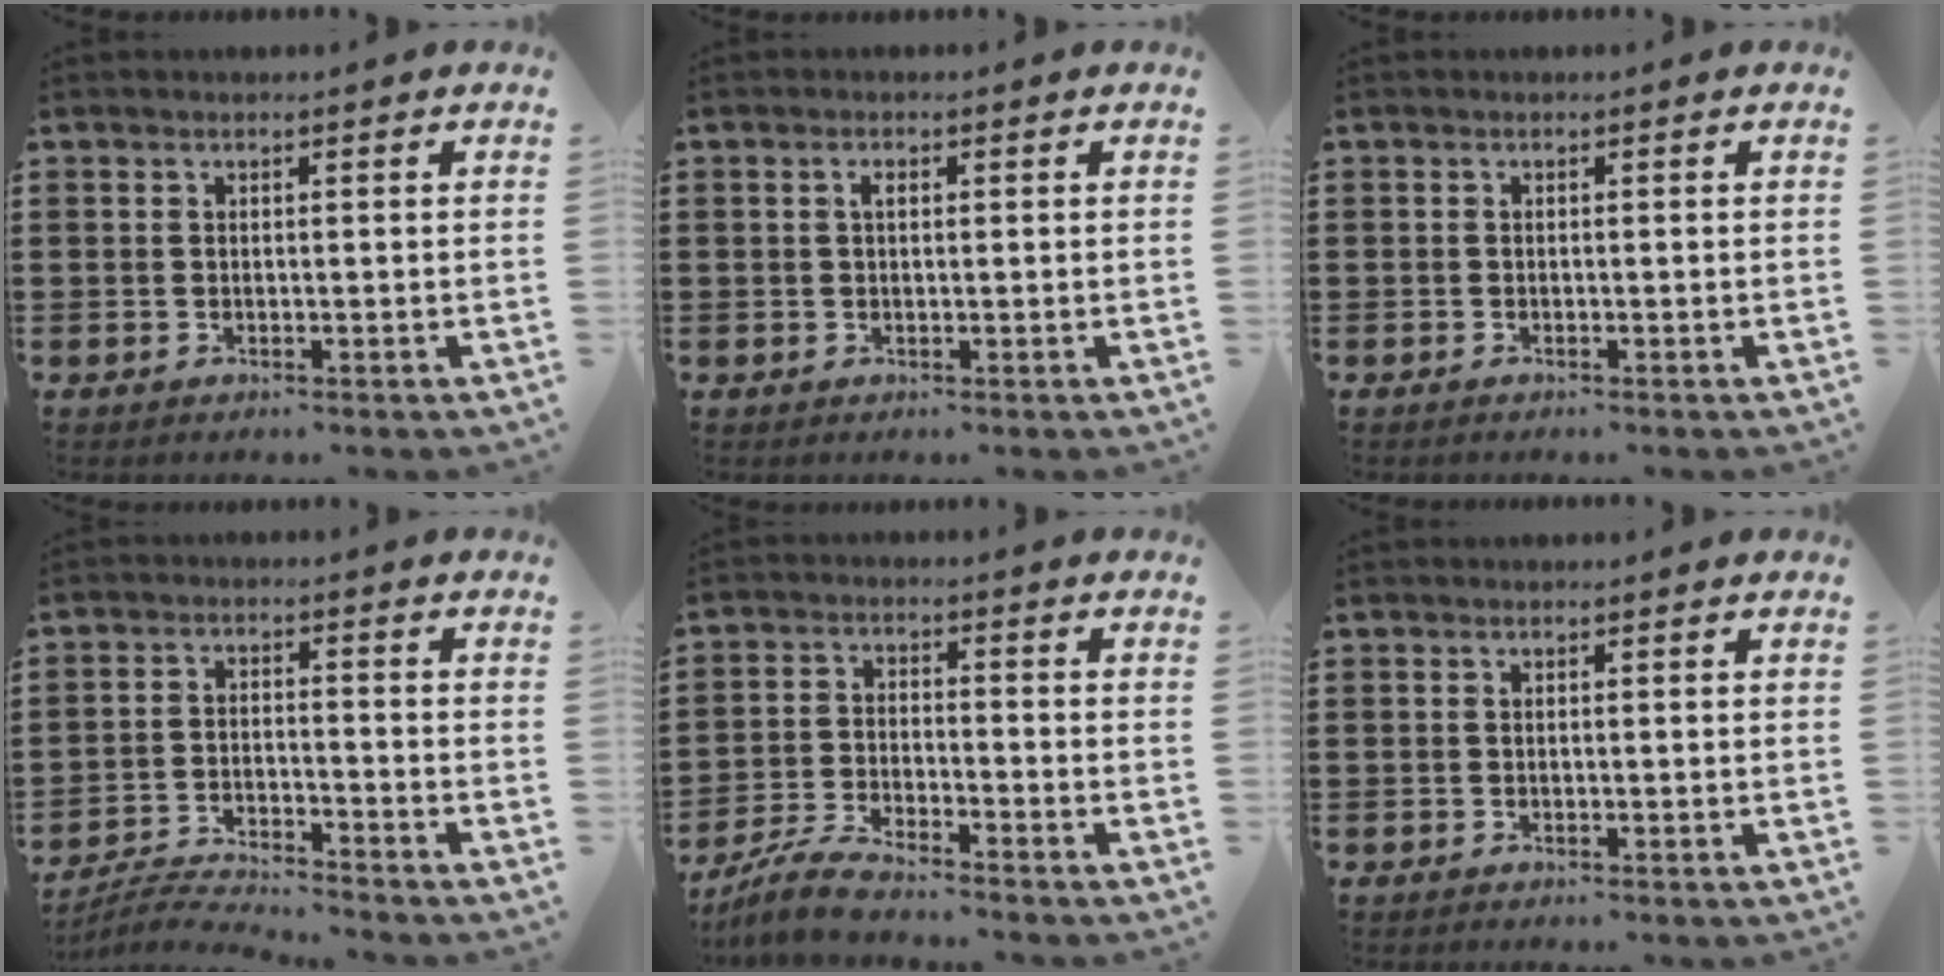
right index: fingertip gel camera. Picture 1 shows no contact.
{"total": 1.2, "force": [0.3, 0.6, 1.0], "torque": [-0.022, 0.005, 0.003]}
{"total": 0.0}
{"total": 4.7, "force": [-4.7, -0.1, 0.8], "torque": [-0.030, -0.007, -0.098]}
{"total": 5.5, "force": [-5.2, 0.1, 1.8], "torque": [-0.050, -0.009, -0.103]}
{"total": 0.0}